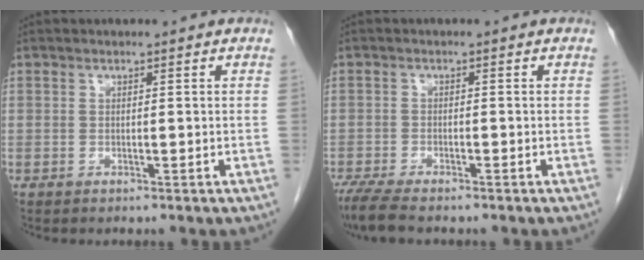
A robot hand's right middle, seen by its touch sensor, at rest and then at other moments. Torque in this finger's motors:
{"motor_torque": [0.55, -0.45, 0.03, 0.04]}